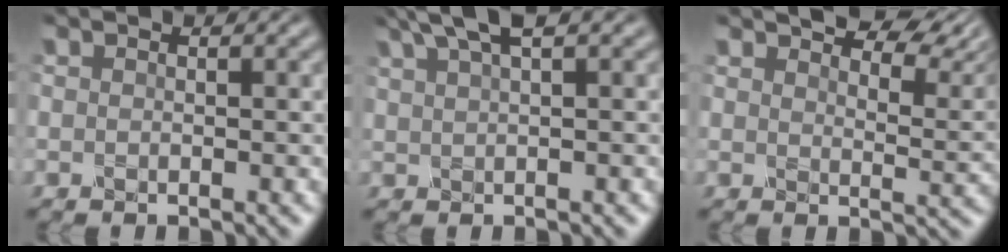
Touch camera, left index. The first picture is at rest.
{"total": 3.0, "force": [2.4, -0.1, 1.7], "torque": [-0.027, 0.014, 0.048]}
{"total": 7.1, "force": [5.4, 2.2, 4.0], "torque": [-0.046, 0.021, 0.075]}